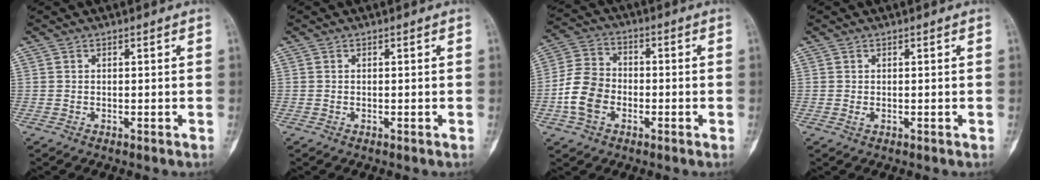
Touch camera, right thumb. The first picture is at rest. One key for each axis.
{"total": 0.0}
{"total": 9.4, "fx": -2.7, "fy": 7.0, "fz": 5.8, "tx": -0.109, "ty": 0.024, "tz": -0.059}
{"total": 0.6, "fx": -0.1, "fy": 0.4, "fz": 0.4, "tx": -0.008, "ty": -0.001, "tz": -0.001}